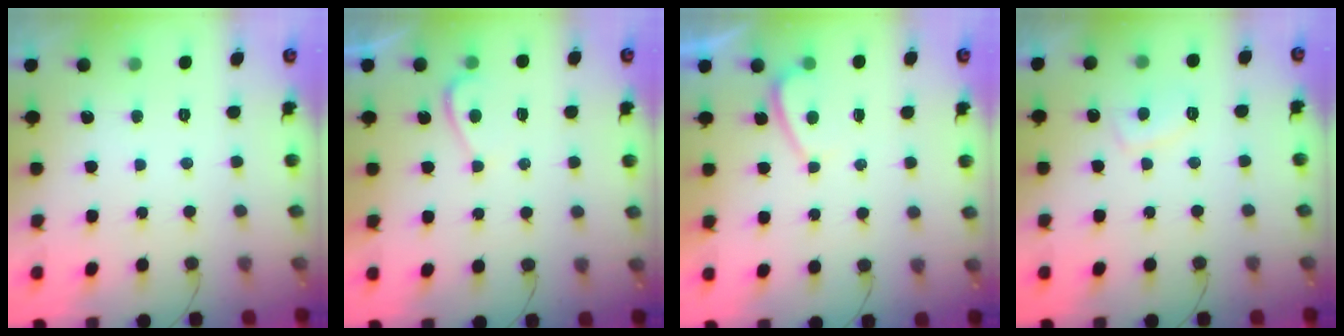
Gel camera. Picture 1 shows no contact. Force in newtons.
{"total": 2.4, "press": 2.4, "slide": 0.3}
{"total": 1.6, "press": 1.5, "slide": 0.6}
{"total": 4.0, "press": 3.9, "slide": 0.8}